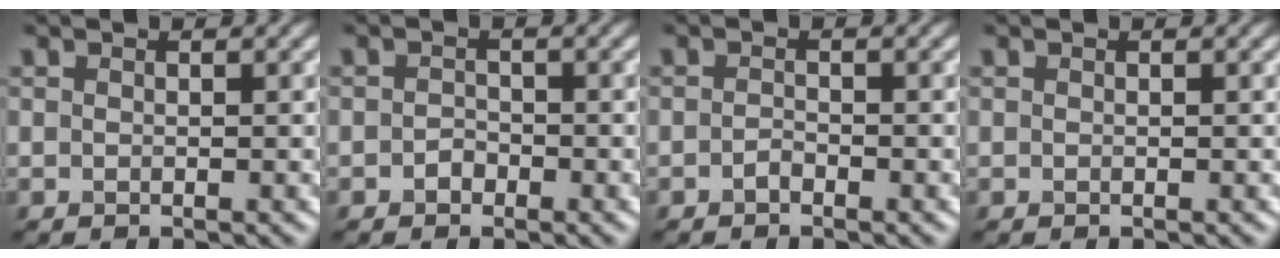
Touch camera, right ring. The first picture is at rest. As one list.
[{"total": 1.0, "force": [-0.5, 0.8, 0.4], "torque": [-0.006, 0.000, -0.011]}, {"total": 0.7, "force": [-0.5, 0.3, 0.4], "torque": [-0.009, 0.001, -0.012]}, {"total": 0.0}]